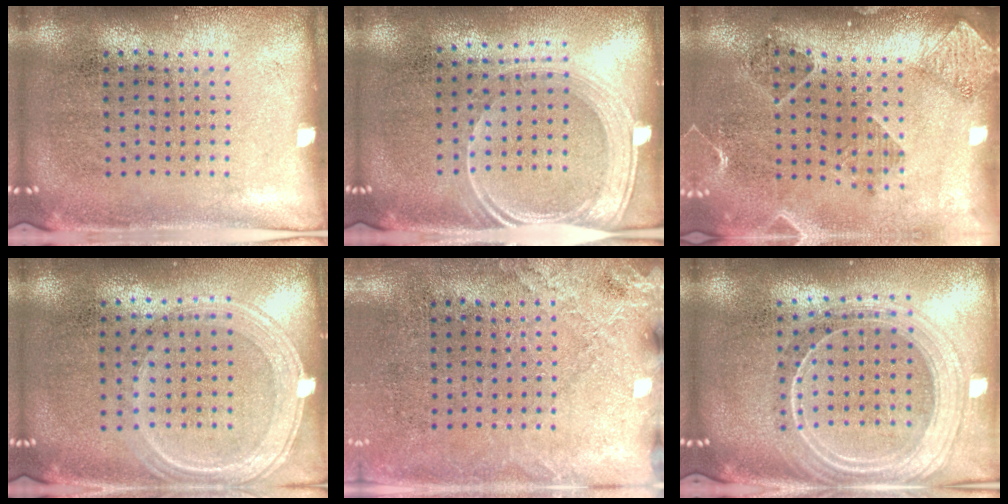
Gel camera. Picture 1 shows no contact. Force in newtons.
{"total": 2.0, "press": 1.7, "slide": 1.1}
{"total": 1.5, "press": 1.5, "slide": 0.3}
{"total": 1.2, "press": 1.1, "slide": 0.4}
{"total": 2.5, "press": 2.2, "slide": 1.2}
{"total": 2.3, "press": 2.0, "slide": 1.1}